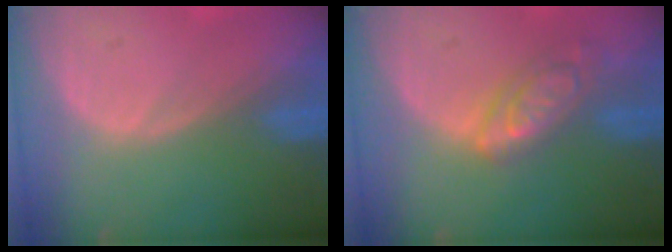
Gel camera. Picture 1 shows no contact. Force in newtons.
{"total": 6.2, "press": 5.5, "slide": 2.9}